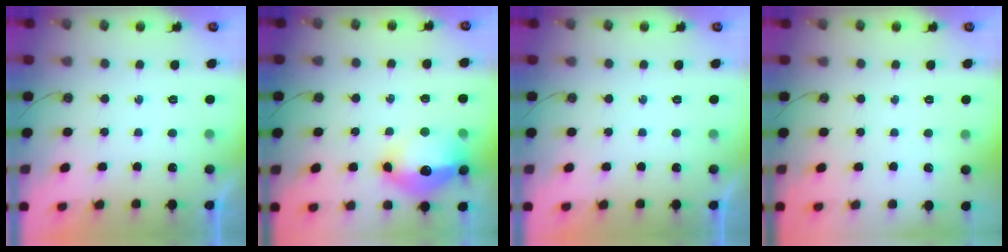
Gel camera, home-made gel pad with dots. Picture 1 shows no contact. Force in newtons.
{"total": 16.8, "press": 16.7, "slide": 2.4}
{"total": 0.0}
{"total": 0.0}